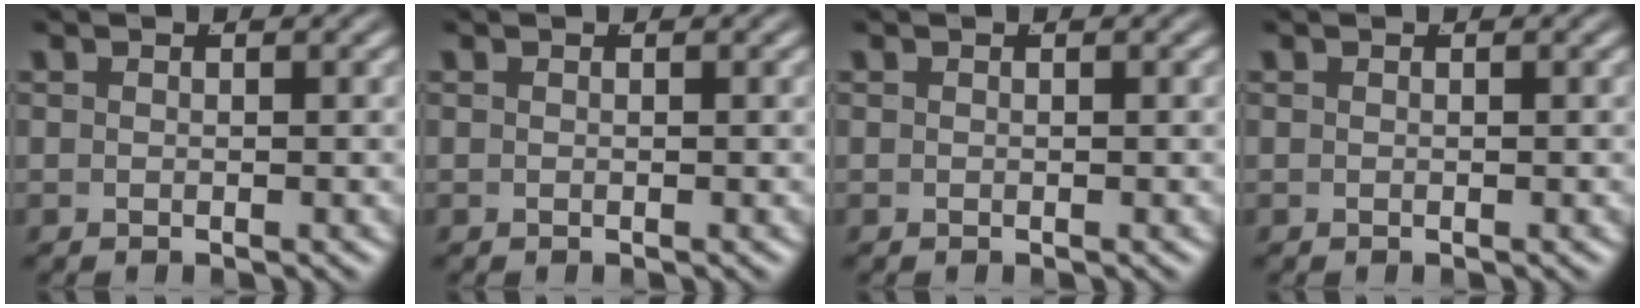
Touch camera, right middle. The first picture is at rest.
{"total": 0.0}
{"total": 0.0}
{"total": 0.0}